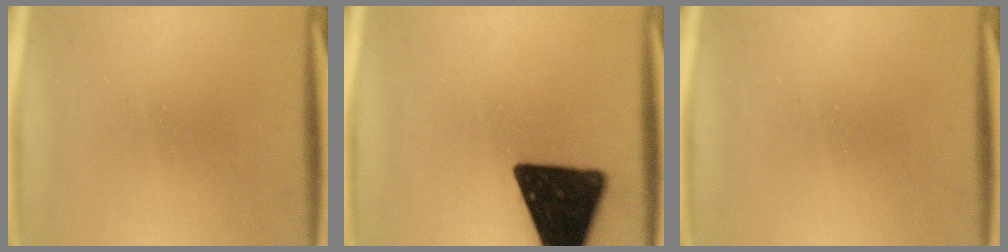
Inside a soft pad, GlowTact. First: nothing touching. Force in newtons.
{"total": 18.5}
{"total": 0.0}